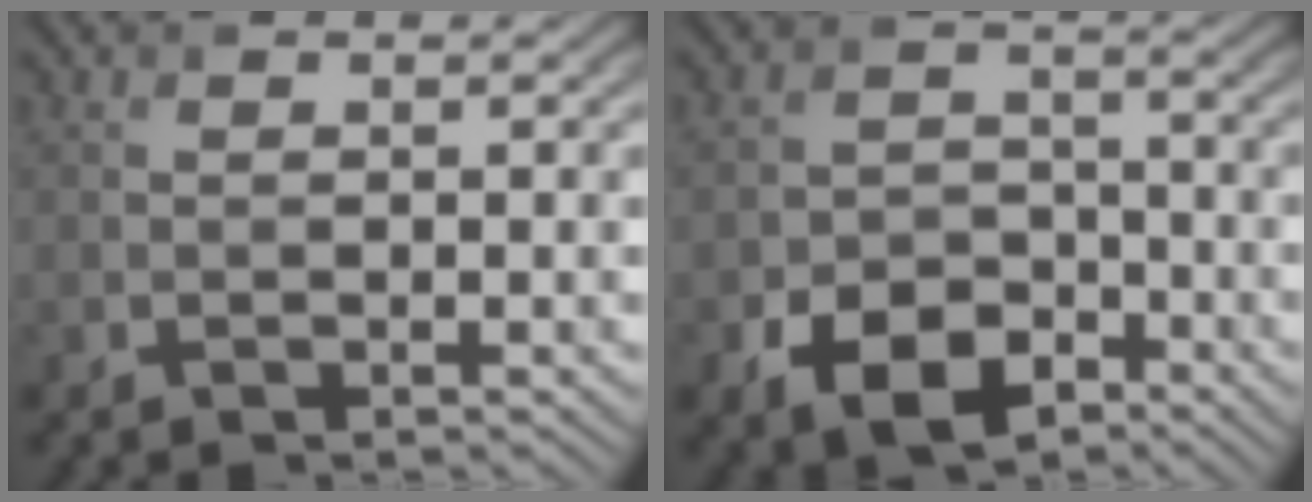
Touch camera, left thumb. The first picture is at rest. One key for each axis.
{"total": 7.2, "fx": -4.1, "fy": 4.7, "fz": 3.7, "tx": -0.071, "ty": -0.014, "tz": -0.074}